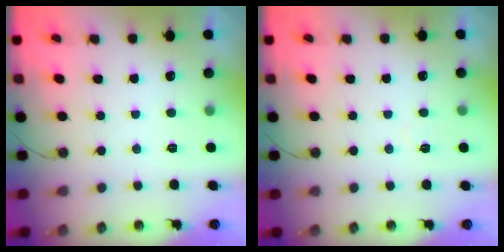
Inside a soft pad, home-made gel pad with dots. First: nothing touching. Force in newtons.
{"total": 3.8, "press": 3.8, "slide": 0.6}